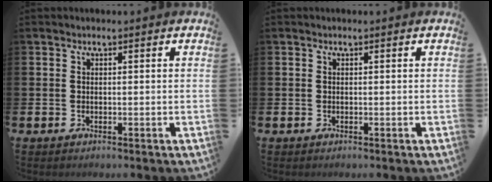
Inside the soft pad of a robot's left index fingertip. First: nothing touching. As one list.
[{"total": 0.0}]